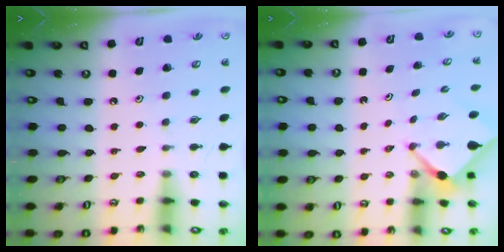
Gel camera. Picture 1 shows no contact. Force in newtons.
{"total": 2.4, "press": 2.4, "slide": 0.1}